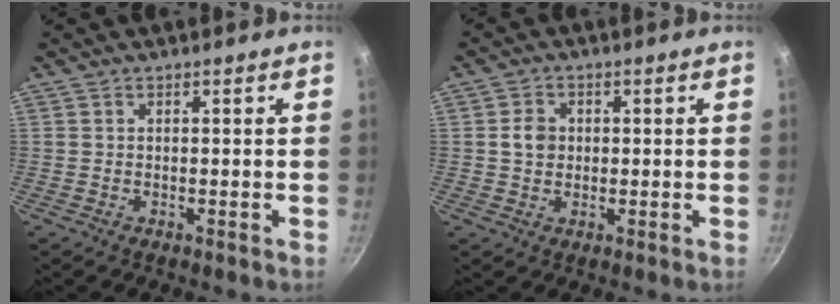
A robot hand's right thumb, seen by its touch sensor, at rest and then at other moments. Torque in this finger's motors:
{"motor_torque": [0.29, 1.23, 0.82, 0.09, -0.01]}